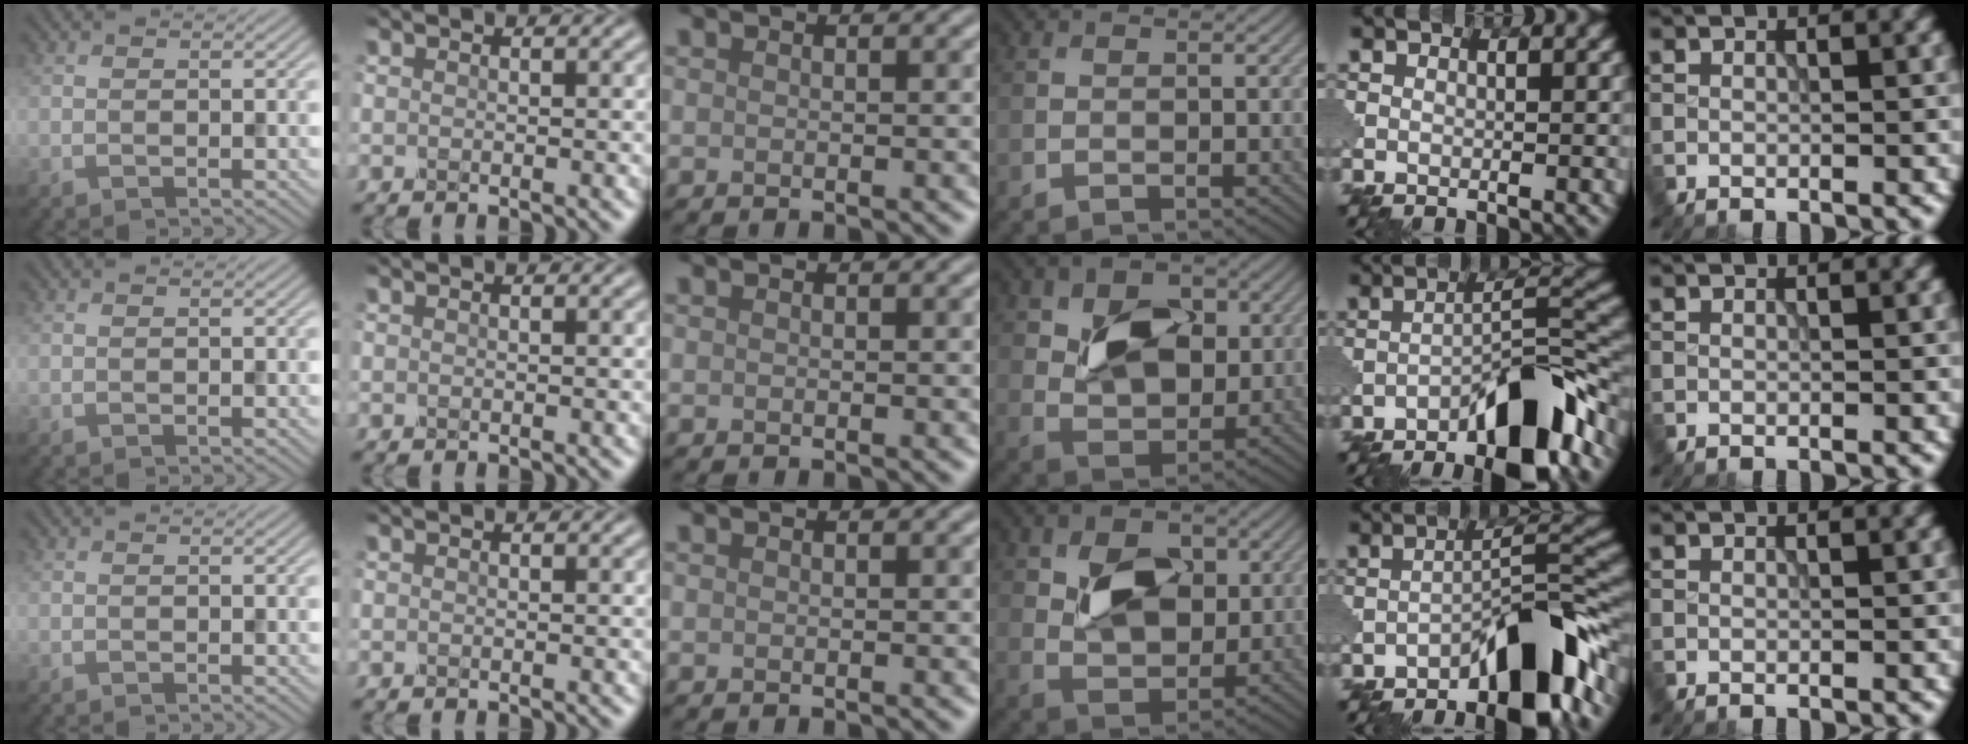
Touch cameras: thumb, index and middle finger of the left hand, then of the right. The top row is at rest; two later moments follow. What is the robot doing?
{"motion": "insert", "object": "pin"}